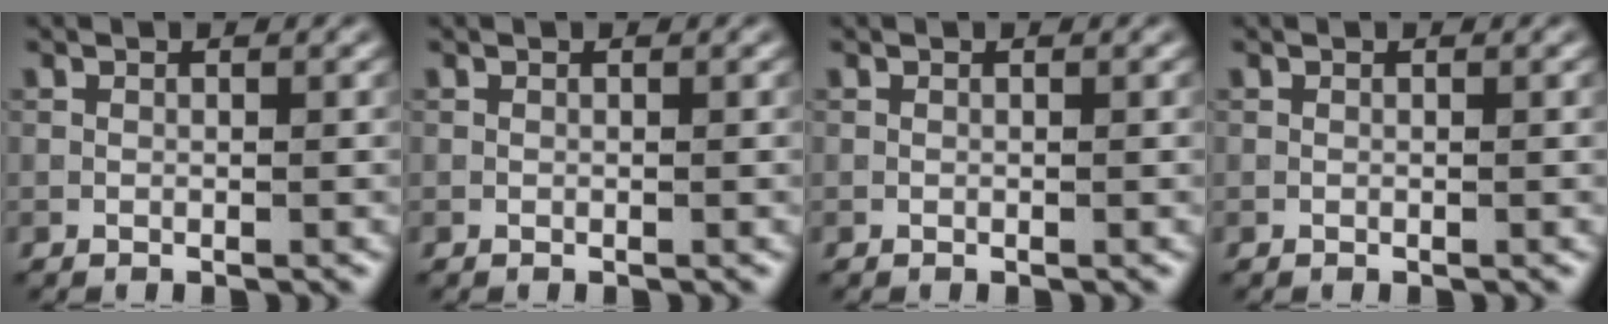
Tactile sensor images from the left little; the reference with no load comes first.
{"total": 0.0}
{"total": 0.0}
{"total": 0.0}